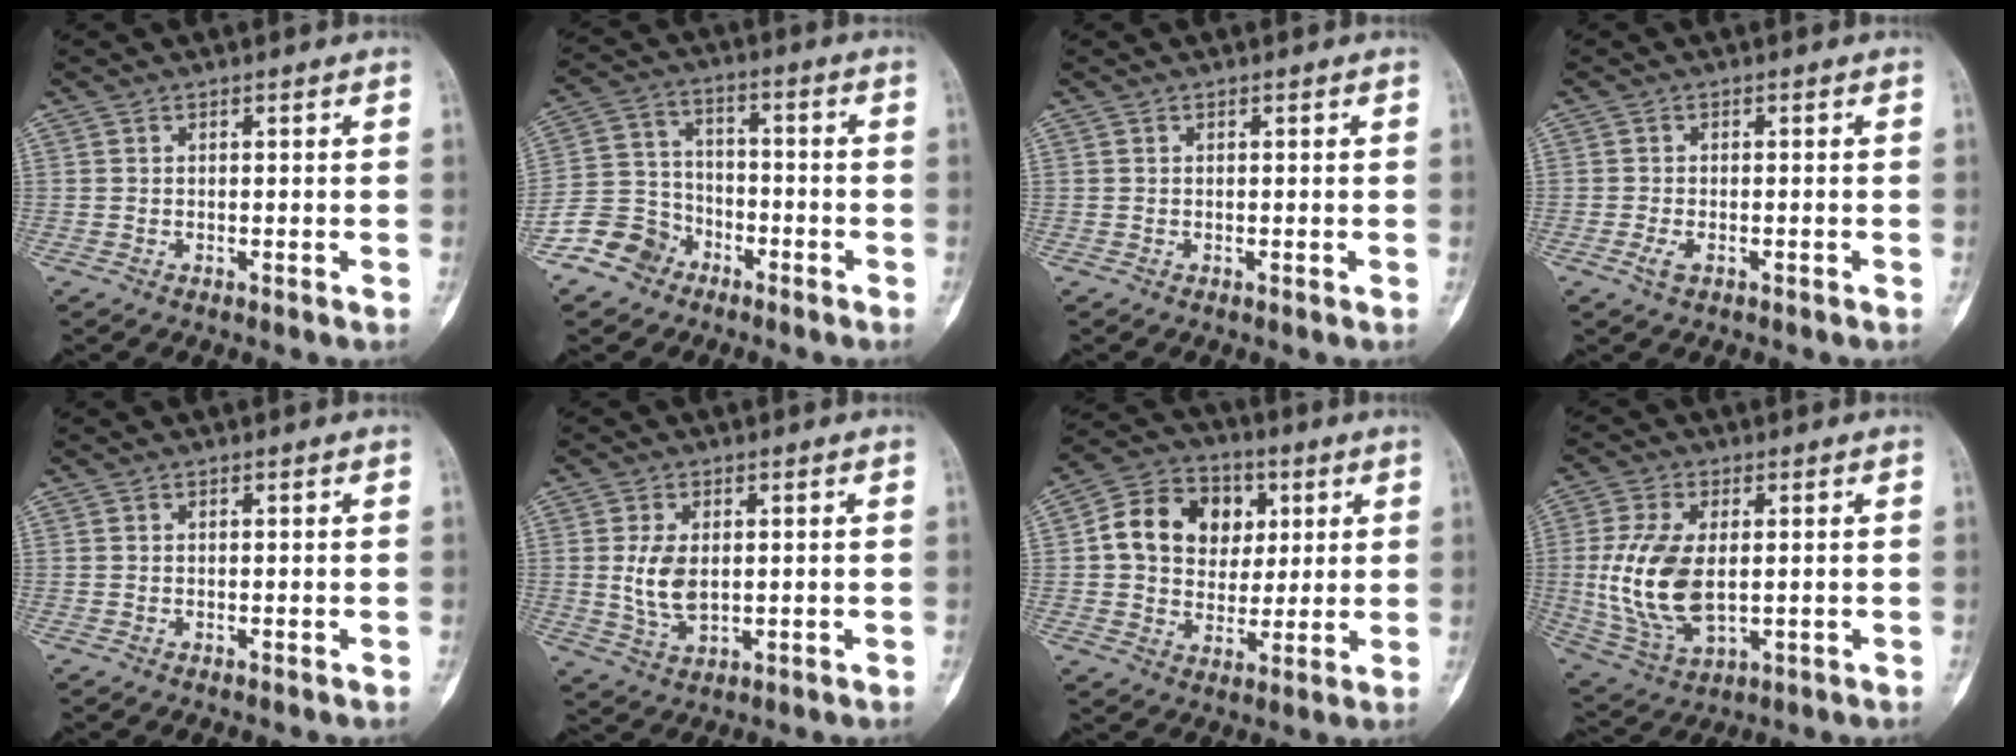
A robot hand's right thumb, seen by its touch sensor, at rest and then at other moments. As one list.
[{"total": 9.4, "force": [-5.9, 7.1, 2.0], "torque": [-0.019, 0.051, -0.119]}, {"total": 0.0}, {"total": 2.2, "force": [-1.0, 1.1, 1.6], "torque": [-0.039, 0.002, -0.020]}, {"total": 0.0}, {"total": 6.7, "force": [0.6, 4.0, 5.4], "torque": [-0.099, -0.009, 0.019]}, {"total": 14.5, "force": [3.1, 11.7, 8.0], "torque": [-0.101, 0.007, 0.048]}, {"total": 14.3, "force": [0.2, 7.9, 11.9], "torque": [-0.245, -0.012, 0.017]}]